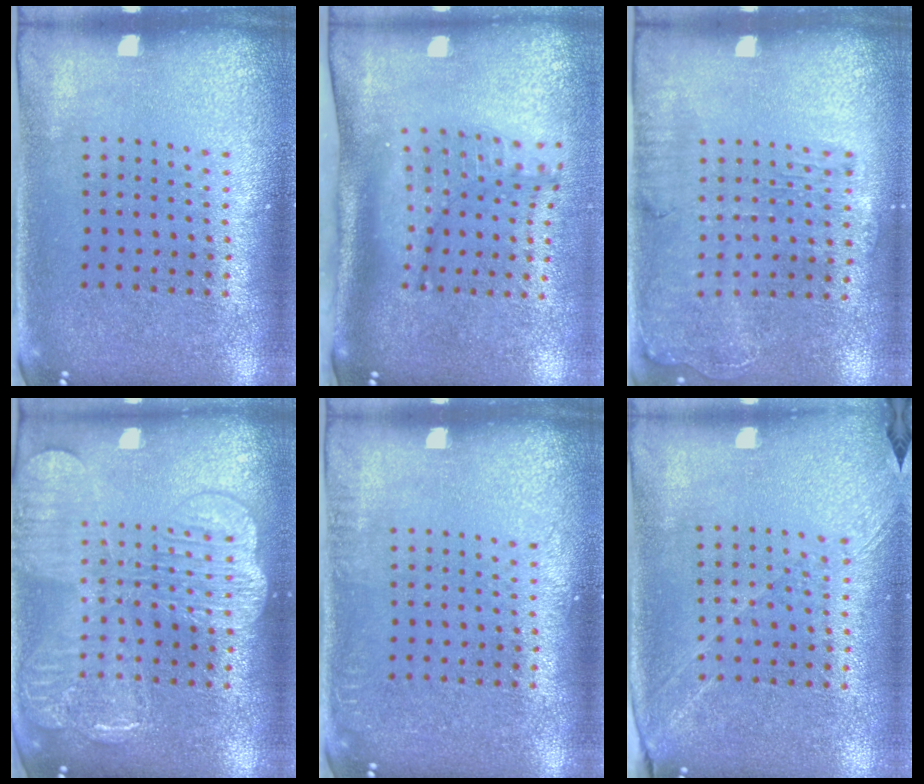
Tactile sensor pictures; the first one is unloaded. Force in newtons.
{"total": 1.6, "press": 1.3, "slide": 0.9}
{"total": 1.3, "press": 1.3, "slide": 0.3}
{"total": 3.3, "press": 3.3, "slide": 0.5}
{"total": 0.7, "press": 0.7, "slide": 0.1}
{"total": 1.3, "press": 1.3, "slide": 0.4}